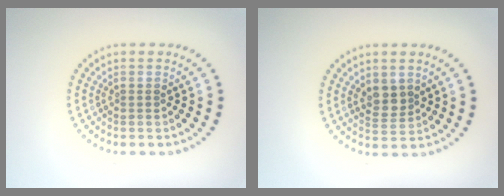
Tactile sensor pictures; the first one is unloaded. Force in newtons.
{"total": 2.2, "press": 2.0, "slide": 0.9}